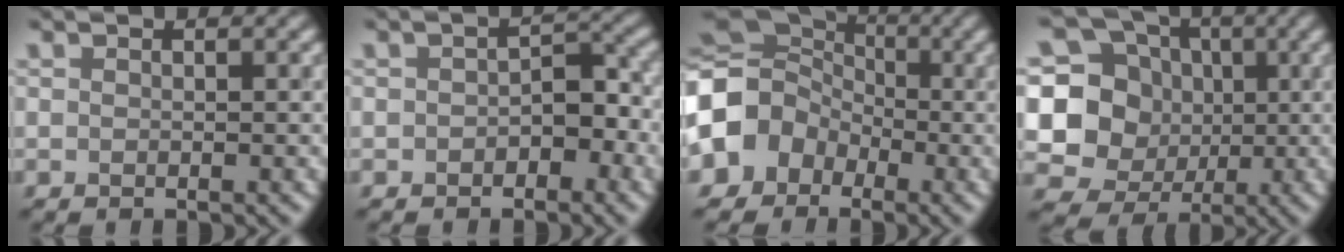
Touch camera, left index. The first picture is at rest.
{"total": 3.0, "force": [-1.1, 1.8, 2.1], "torque": [-0.024, 0.007, -0.020]}
{"total": 9.4, "force": [-2.1, 8.2, 4.1], "torque": [-0.082, -0.005, -0.064]}
{"total": 12.3, "force": [0.0, 11.6, 4.0], "torque": [-0.137, 0.025, -0.014]}